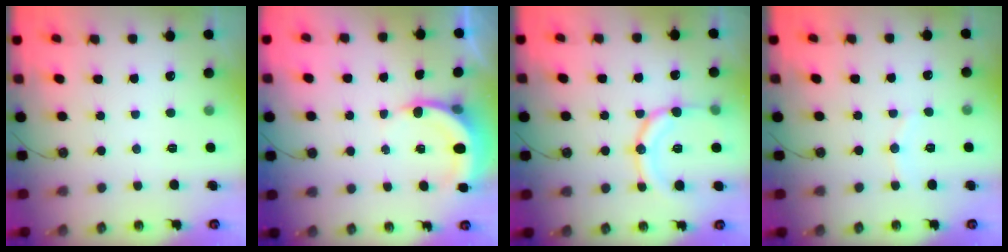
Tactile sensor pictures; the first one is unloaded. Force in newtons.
{"total": 6.1, "press": 6.1, "slide": 0.8}
{"total": 15.7, "press": 15.3, "slide": 3.3}
{"total": 6.4, "press": 6.4, "slide": 0.6}